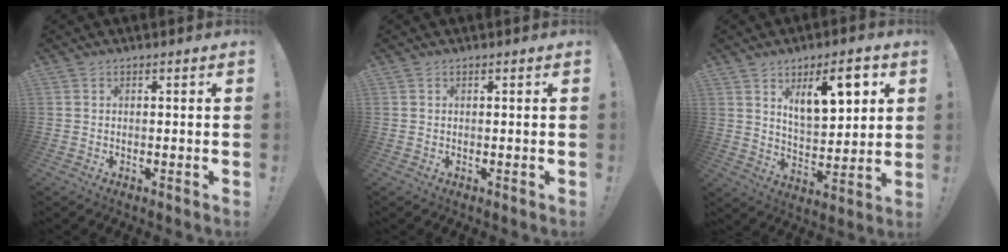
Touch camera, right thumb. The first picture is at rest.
{"total": 0.0}
{"total": 13.3, "force": [6.7, 5.7, 10.0], "torque": [-0.139, -0.021, 0.110]}